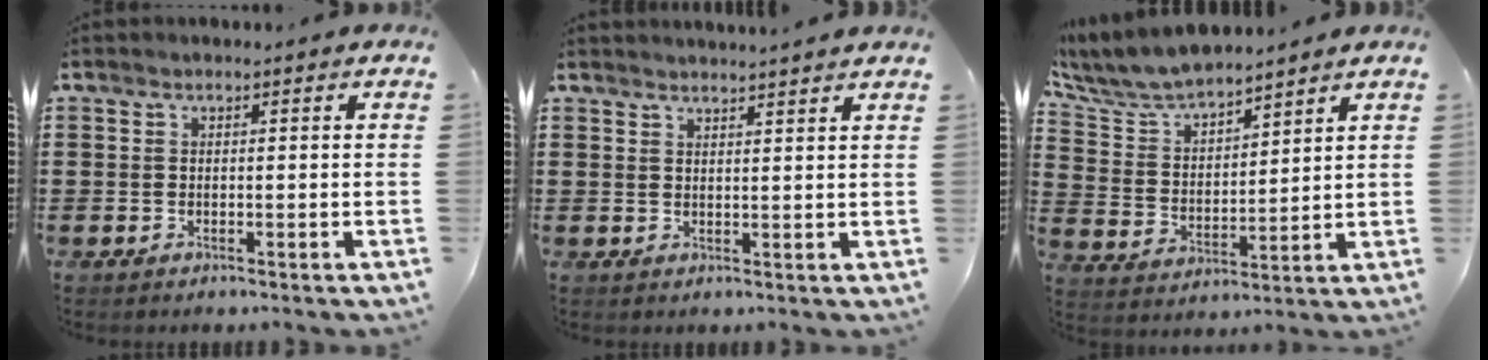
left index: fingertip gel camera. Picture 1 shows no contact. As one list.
[{"total": 2.0, "force": [2.0, -0.5, 0.0], "torque": [-0.005, -0.004, 0.038]}, {"total": 6.8, "force": [6.3, 1.6, 1.8], "torque": [-0.070, -0.032, 0.110]}]